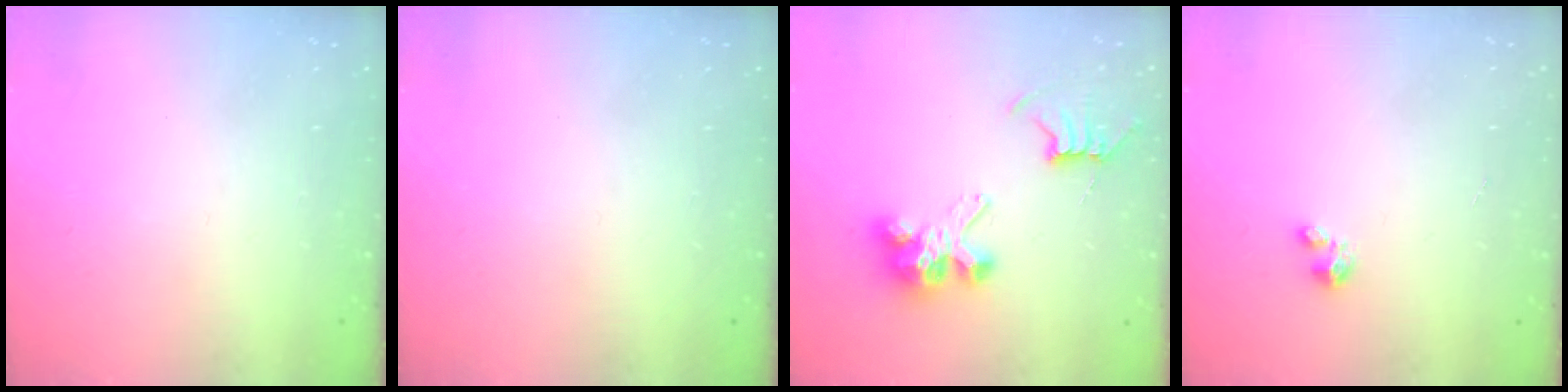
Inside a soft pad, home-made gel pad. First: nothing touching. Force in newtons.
{"total": 0.0}
{"total": 7.7, "press": 7.7, "slide": 0.3}
{"total": 1.5, "press": 1.5, "slide": 0.1}